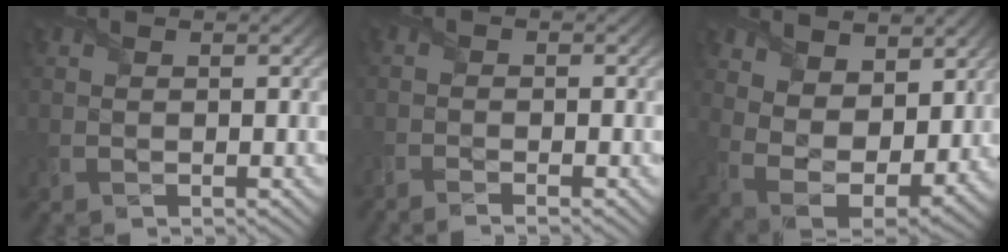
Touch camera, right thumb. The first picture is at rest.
{"total": 2.0, "force": [-1.6, -0.2, 1.1], "torque": [-0.024, -0.003, -0.035]}
{"total": 9.8, "force": [5.3, 5.5, 6.2], "torque": [-0.147, 0.001, 0.084]}